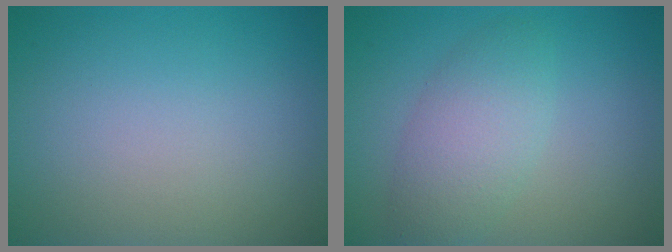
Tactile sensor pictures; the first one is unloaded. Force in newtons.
{"total": 3.9, "press": 3.9, "slide": 0.2}